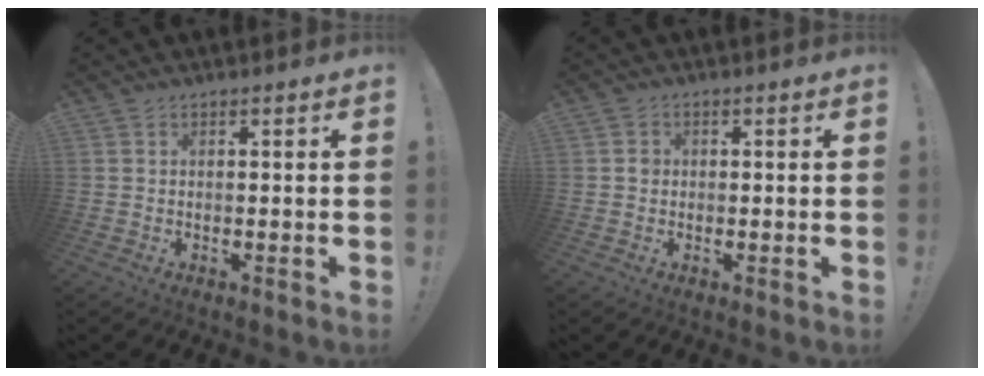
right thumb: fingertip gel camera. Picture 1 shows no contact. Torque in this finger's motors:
{"motor_torque": [0.22, 0.18, 0.22, -0.06, -0.04]}